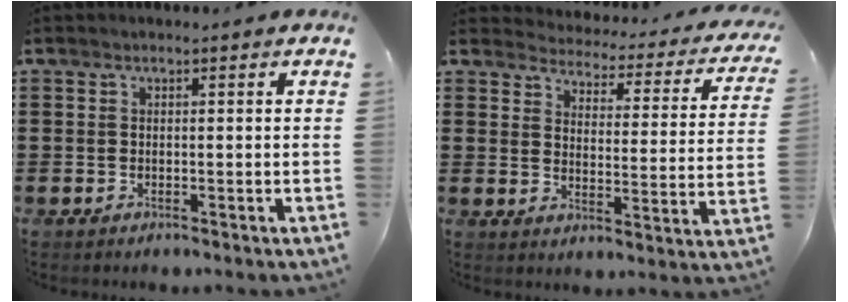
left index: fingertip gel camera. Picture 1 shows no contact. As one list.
[{"total": 2.7, "force": [2.7, 0.2, 0.3], "torque": [-0.028, -0.029, 0.037]}]